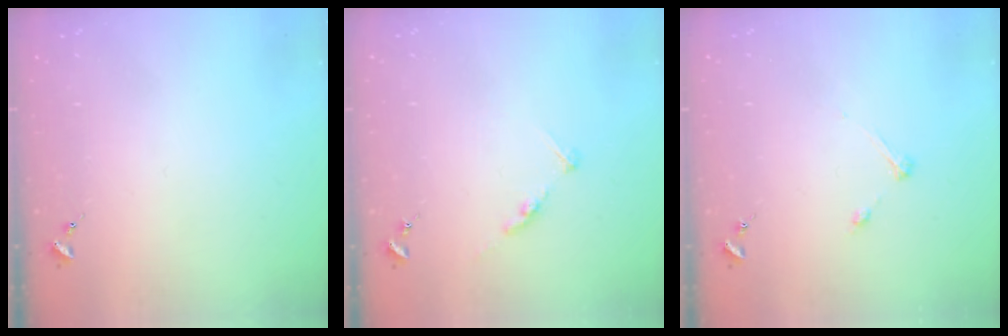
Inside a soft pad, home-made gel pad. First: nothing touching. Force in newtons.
{"total": 5.8, "press": 5.8, "slide": 0.6}
{"total": 3.2, "press": 3.2, "slide": 0.4}